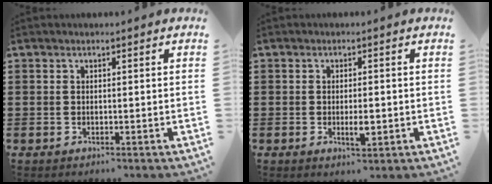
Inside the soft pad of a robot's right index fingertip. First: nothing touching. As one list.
[{"total": 2.8, "force": [-0.6, 0.9, 2.6], "torque": [-0.046, 0.000, -0.009]}]